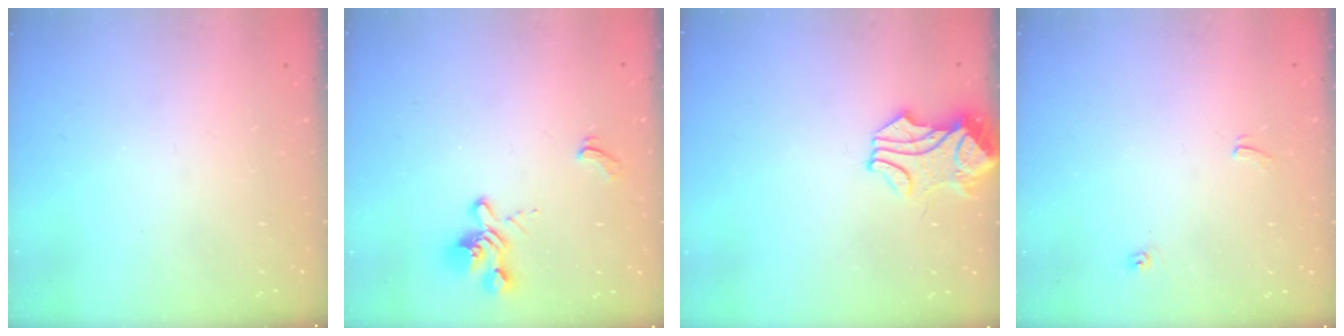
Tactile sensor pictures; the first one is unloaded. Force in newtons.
{"total": 2.6, "press": 2.3, "slide": 1.3}
{"total": 1.9, "press": 1.7, "slide": 0.8}
{"total": 4.9, "press": 4.9, "slide": 0.1}